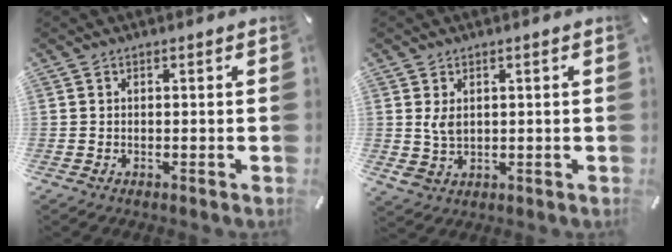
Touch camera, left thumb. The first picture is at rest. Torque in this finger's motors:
{"motor_torque": [0.53, 0.53, 0.55, -0.07, 0.04]}